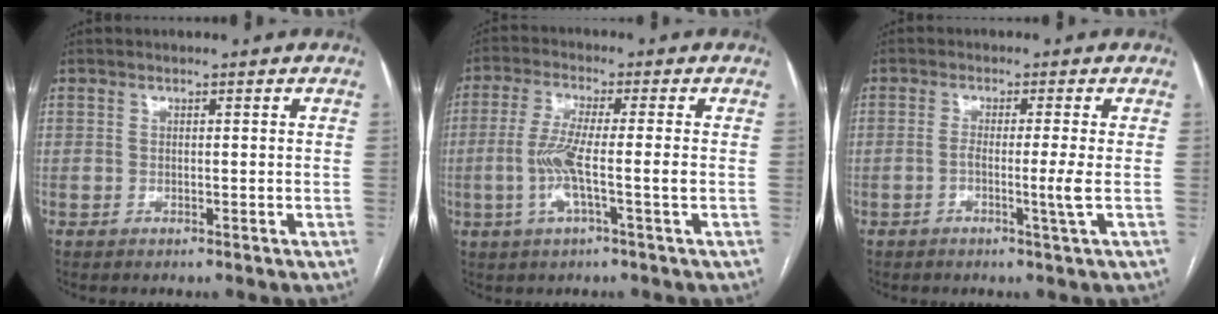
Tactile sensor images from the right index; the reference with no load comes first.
{"total": 6.9, "force": [-1.4, -0.1, 6.7], "torque": [-0.137, -0.001, -0.029]}
{"total": 3.3, "force": [-0.9, -1.0, 3.0], "torque": [-0.056, -0.006, -0.015]}